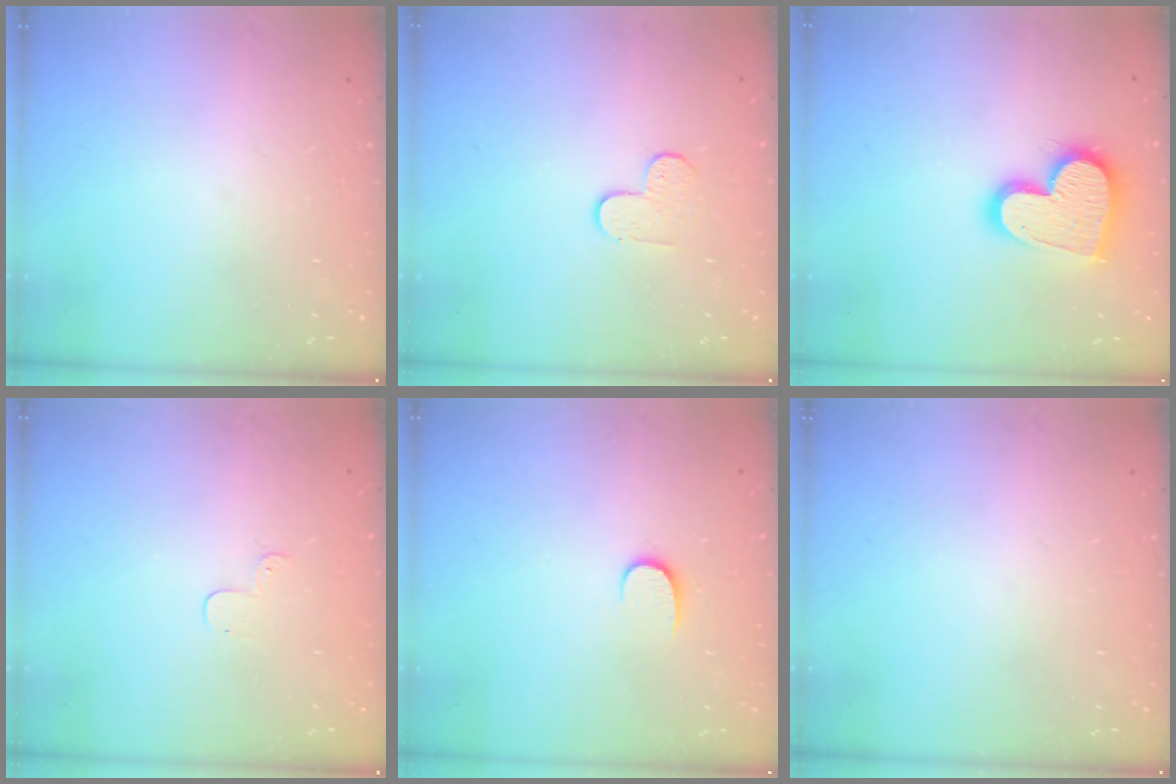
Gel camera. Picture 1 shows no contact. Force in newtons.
{"total": 4.3, "press": 4.3, "slide": 0.5}
{"total": 17.0, "press": 16.9, "slide": 1.4}
{"total": 2.9, "press": 2.8, "slide": 0.3}
{"total": 6.1, "press": 6.0, "slide": 0.6}
{"total": 0.0}